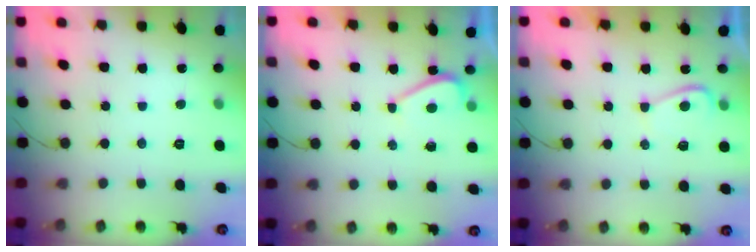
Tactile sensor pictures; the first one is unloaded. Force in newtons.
{"total": 2.2, "press": 2.2, "slide": 0.5}
{"total": 1.2, "press": 1.1, "slide": 0.6}